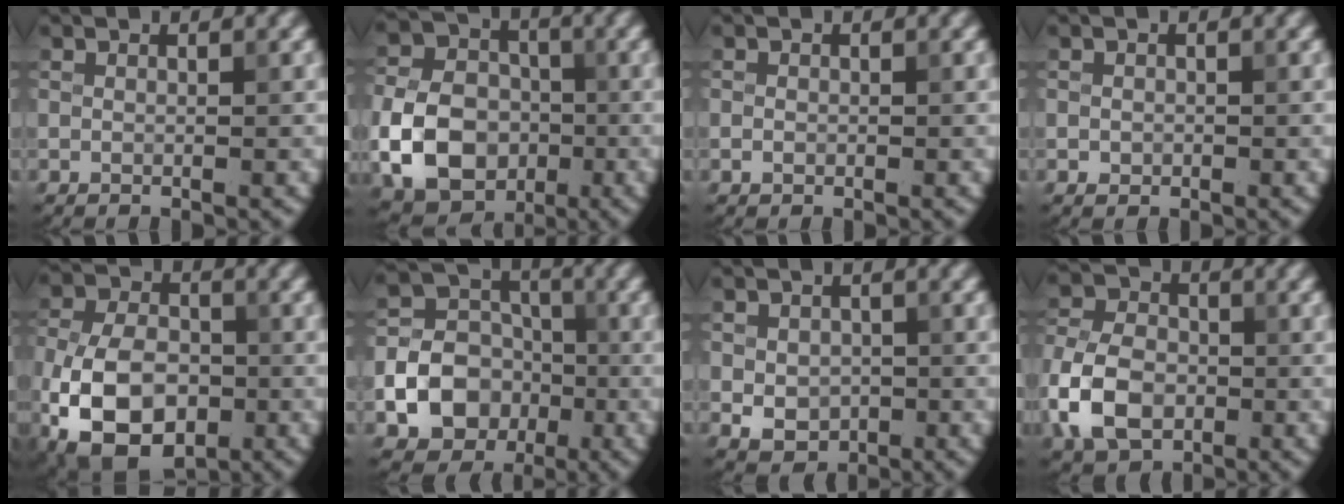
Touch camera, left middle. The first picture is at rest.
{"total": 9.0, "force": [-2.5, 6.9, 5.3], "torque": [-0.106, -0.005, -0.054]}
{"total": 0.7, "force": [-0.2, 0.6, 0.4], "torque": [-0.003, -0.002, -0.004]}
{"total": 0.7, "force": [-0.2, 0.6, 0.3], "torque": [-0.001, -0.004, -0.004]}
{"total": 10.8, "force": [-4.0, 6.9, 7.4], "torque": [-0.160, -0.020, -0.080]}
{"total": 9.9, "force": [-3.1, 8.4, 4.3], "torque": [-0.070, -0.020, -0.075]}
{"total": 3.2, "force": [-0.6, 2.5, 1.9], "torque": [-0.032, -0.007, -0.010]}
{"total": 7.9, "force": [-2.7, 5.4, 5.0], "torque": [-0.113, 0.000, -0.067]}